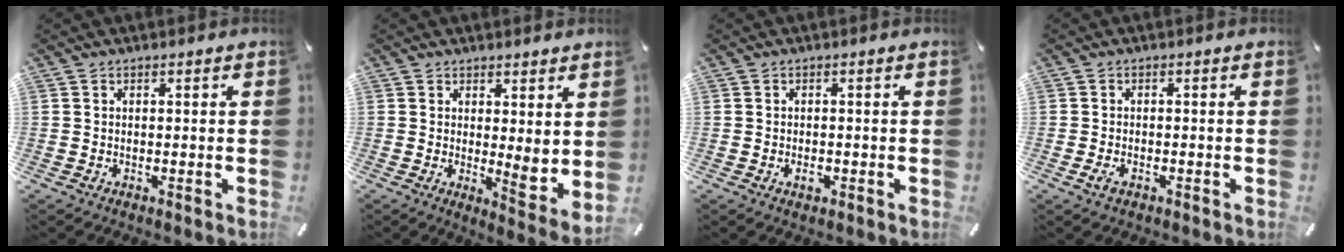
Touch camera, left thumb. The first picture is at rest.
{"total": 4.9, "force": [1.7, 1.8, 4.2], "torque": [-0.047, -0.036, 0.033]}
{"total": 1.7, "force": [-0.6, 1.0, 1.2], "torque": [-0.022, 0.002, -0.011]}
{"total": 2.1, "force": [-0.9, 1.2, 1.5], "torque": [-0.033, 0.001, -0.018]}